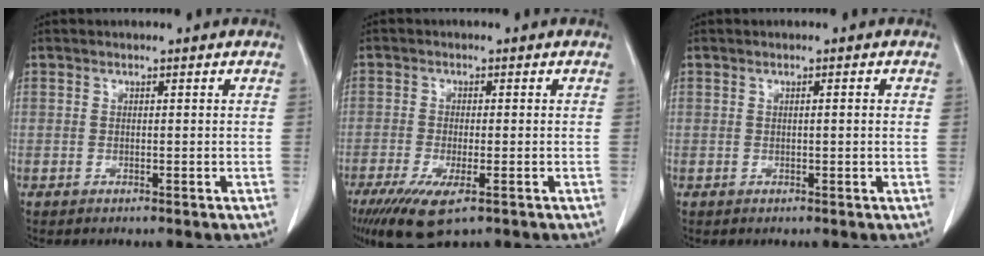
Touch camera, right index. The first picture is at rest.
{"total": 7.9, "force": [-4.6, 2.0, 6.1], "torque": [-0.110, -0.022, -0.075]}
{"total": 1.0, "force": [0.2, 0.0, 1.0], "torque": [-0.017, 0.002, 0.003]}